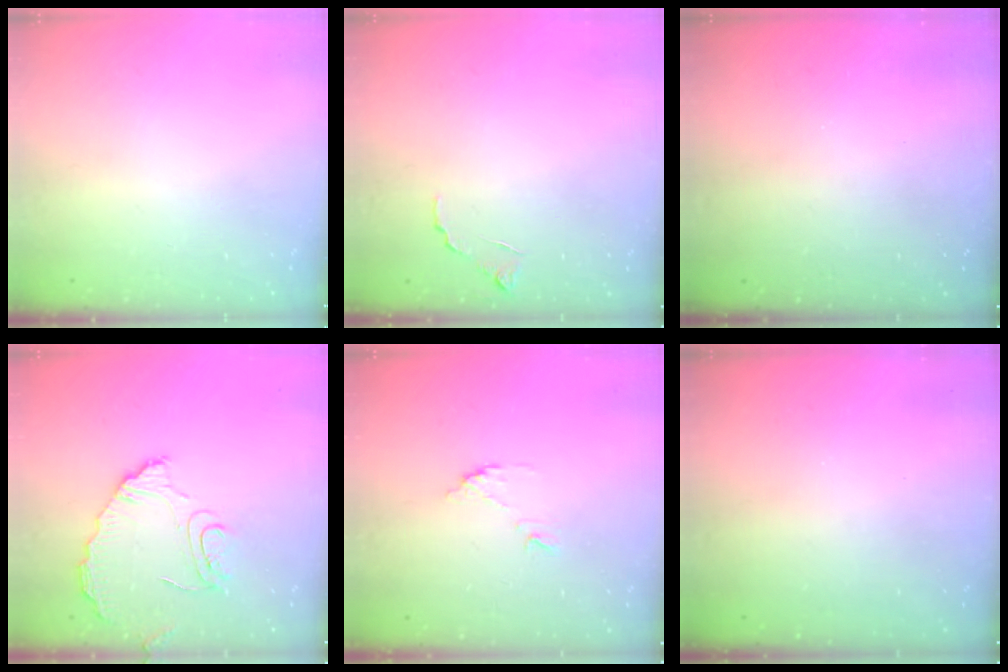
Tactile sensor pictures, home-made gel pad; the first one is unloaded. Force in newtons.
{"total": 6.0, "press": 6.0, "slide": 0.3}
{"total": 2.9, "press": 2.8, "slide": 1.0}
{"total": 10.6, "press": 10.6, "slide": 0.7}
{"total": 7.6, "press": 7.6, "slide": 0.3}
{"total": 3.2, "press": 3.2, "slide": 0.1}